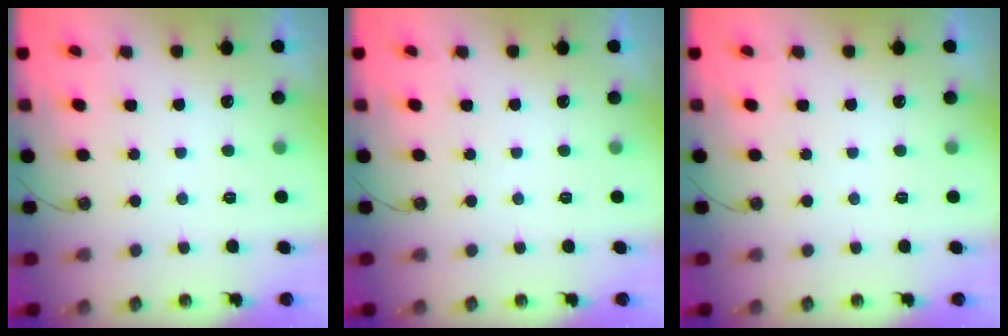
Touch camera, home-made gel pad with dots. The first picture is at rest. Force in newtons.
{"total": 0.0}
{"total": 0.0}